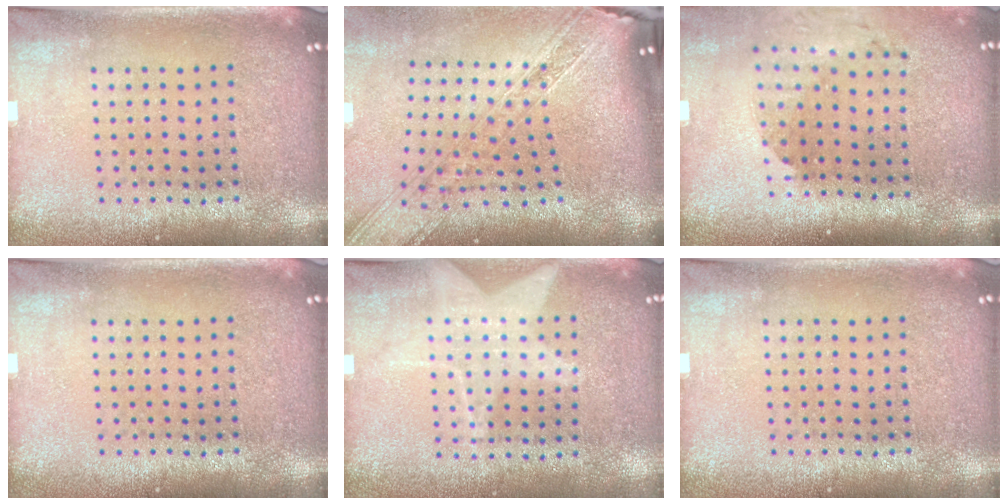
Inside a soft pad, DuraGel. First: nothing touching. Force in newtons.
{"total": 2.8, "press": 2.3, "slide": 1.7}
{"total": 1.8, "press": 1.5, "slide": 1.1}
{"total": 0.0}
{"total": 1.2, "press": 0.9, "slide": 0.8}
{"total": 0.0}